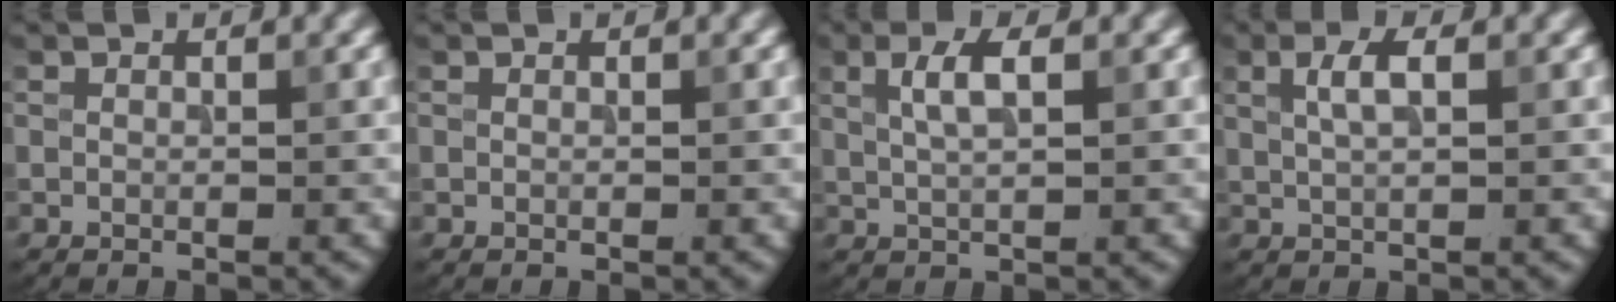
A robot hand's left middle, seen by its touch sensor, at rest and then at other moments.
{"total": 0.0}
{"total": 2.7, "force": [1.0, 0.8, 2.4], "torque": [-0.044, 0.004, 0.019]}
{"total": 2.3, "force": [0.8, 0.7, 2.0], "torque": [-0.037, 0.004, 0.016]}